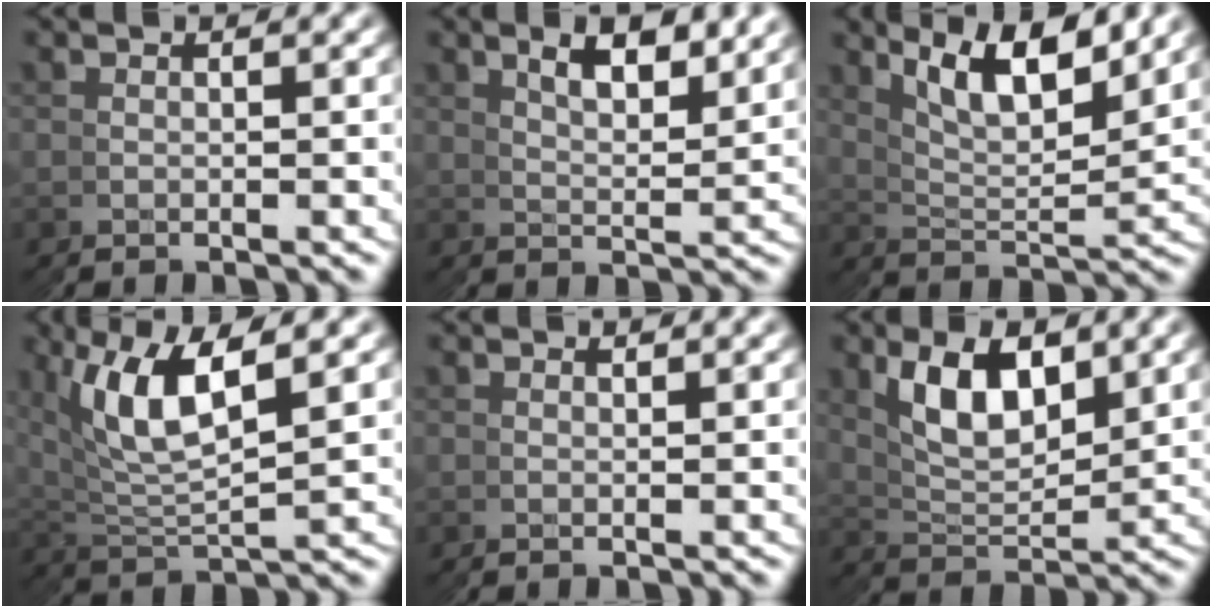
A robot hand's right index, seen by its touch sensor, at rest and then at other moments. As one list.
[{"total": 4.2, "force": [3.3, 0.4, 2.5], "torque": [-0.036, 0.005, 0.055]}, {"total": 6.8, "force": [4.3, 2.9, 4.5], "torque": [-0.082, -0.003, 0.077]}, {"total": 5.9, "force": [2.5, 2.8, 4.5], "torque": [-0.114, -0.001, 0.056]}, {"total": 0.7, "force": [0.6, -0.2, 0.3], "torque": [-0.005, 0.001, 0.012]}, {"total": 5.7, "force": [2.5, 3.1, 4.0], "torque": [-0.073, -0.012, 0.052]}]